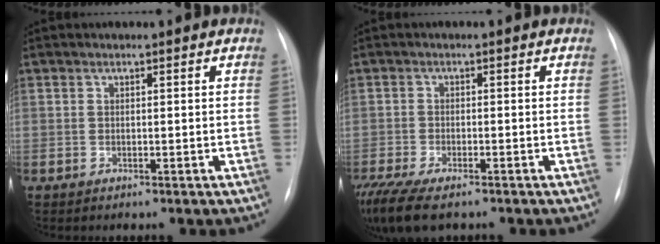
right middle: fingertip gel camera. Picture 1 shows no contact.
{"total": 10.8, "force": [-7.9, 3.4, 6.5], "torque": [-0.129, -0.017, -0.127]}